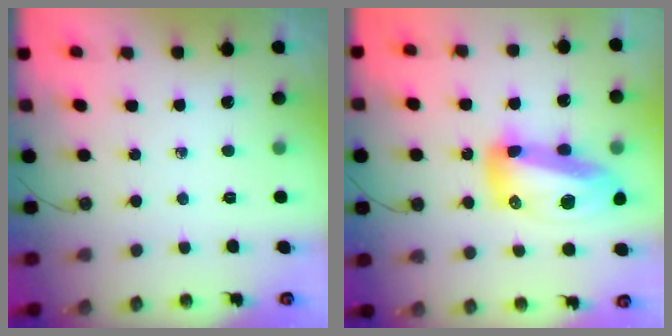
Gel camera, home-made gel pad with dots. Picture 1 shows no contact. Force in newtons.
{"total": 18.8, "press": 18.7, "slide": 1.8}